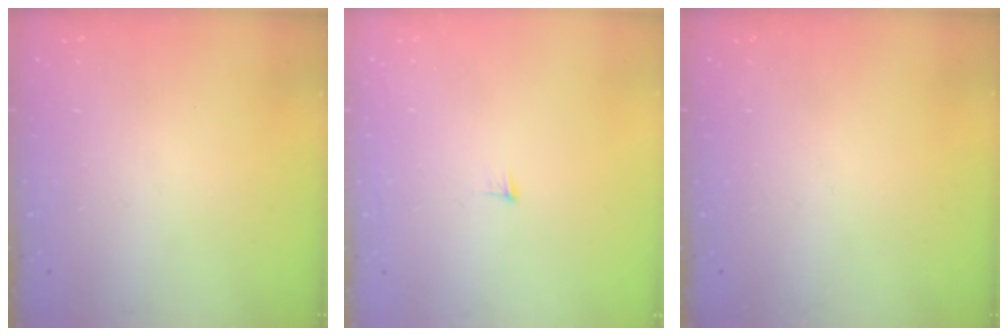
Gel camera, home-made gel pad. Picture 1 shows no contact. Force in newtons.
{"total": 3.6, "press": 3.6, "slide": 0.3}
{"total": 0.0}